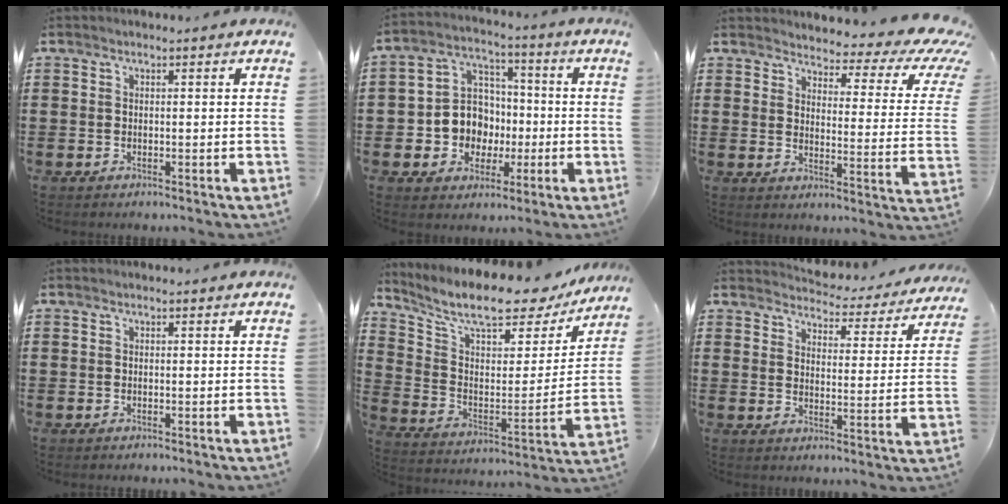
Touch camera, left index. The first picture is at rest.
{"total": 8.4, "force": [-1.2, 7.9, 2.6], "torque": [-0.089, 0.005, -0.018]}
{"total": 4.2, "force": [3.2, 1.4, 2.4], "torque": [-0.050, -0.029, 0.047]}
{"total": 0.0}
{"total": 10.4, "force": [8.7, 2.1, 5.3], "torque": [-0.126, -0.062, 0.145]}
{"total": 3.6, "force": [3.6, 0.1, 0.2], "torque": [-0.021, -0.037, 0.054]}